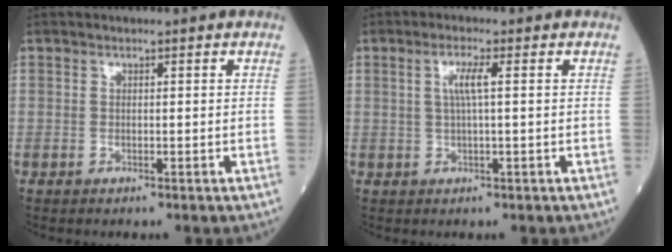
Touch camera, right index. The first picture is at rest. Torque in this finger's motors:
{"motor_torque": [0.57, 0.02, 0.27, 0.07]}